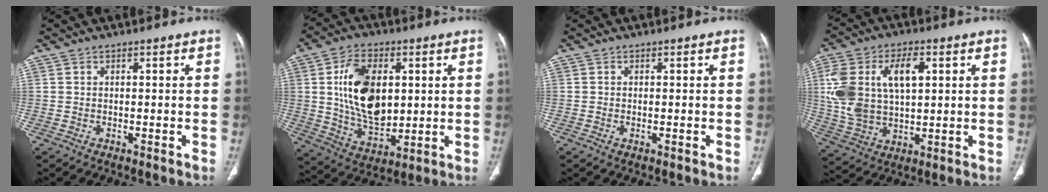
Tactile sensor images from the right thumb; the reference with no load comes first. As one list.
[{"total": 16.3, "force": [2.9, 9.9, 12.6], "torque": [-0.196, -0.016, 0.059]}, {"total": 0.6, "force": [-0.2, 0.2, 0.5], "torque": [-0.011, -0.002, -0.003]}, {"total": 17.2, "force": [4.0, 9.9, 13.5], "torque": [-0.263, 0.004, 0.081]}]